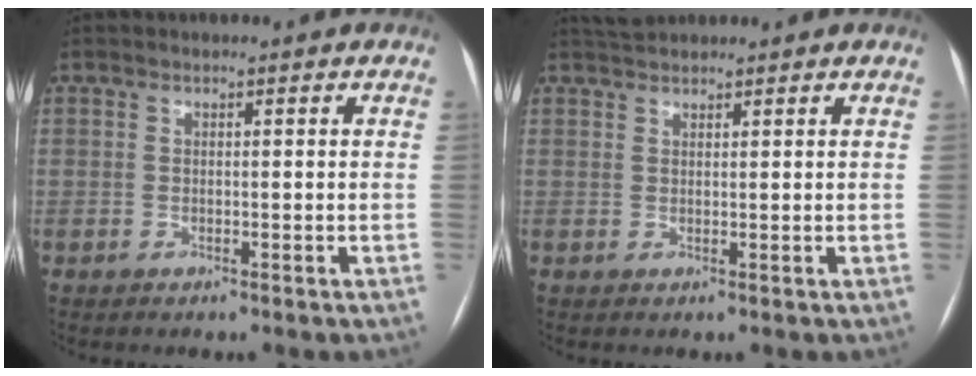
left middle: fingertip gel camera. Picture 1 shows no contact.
{"total": 3.0, "force": [2.8, 0.6, 0.8], "torque": [-0.018, 0.024, 0.053]}